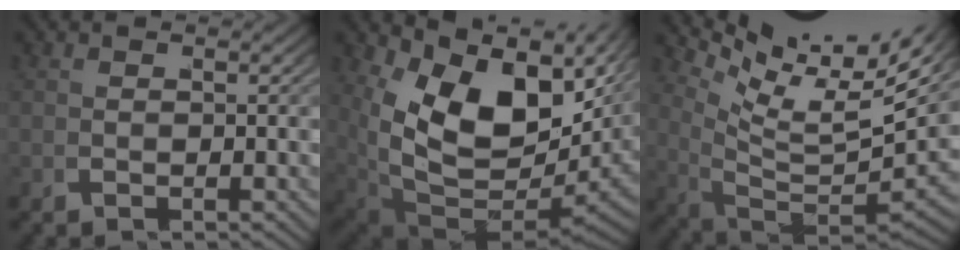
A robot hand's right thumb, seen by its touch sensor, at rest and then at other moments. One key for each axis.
{"total": 18.2, "fx": 1.4, "fy": 11.7, "fz": 14.0, "tx": -0.268, "ty": -0.051, "tz": 0.050}
{"total": 12.7, "fx": 4.7, "fy": 6.8, "fz": 9.7, "tx": -0.166, "ty": -0.020, "tz": 0.079}